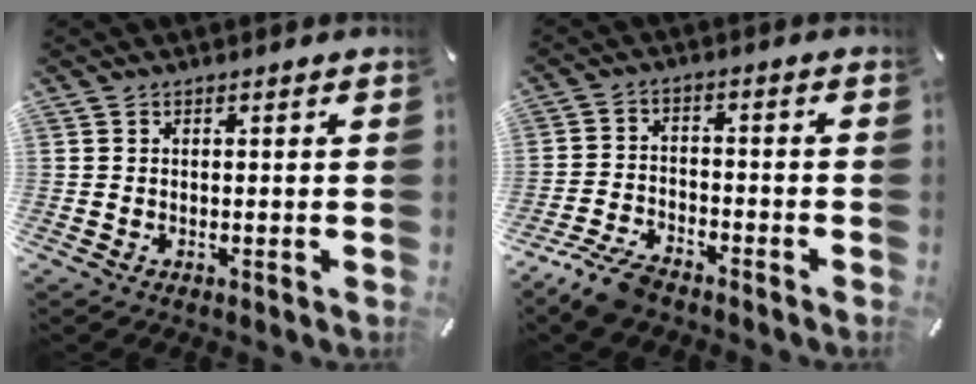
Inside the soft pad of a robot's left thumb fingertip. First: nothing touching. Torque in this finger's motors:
{"motor_torque": [-0.60, 0.81, 0.41, 0.43, 0.14]}